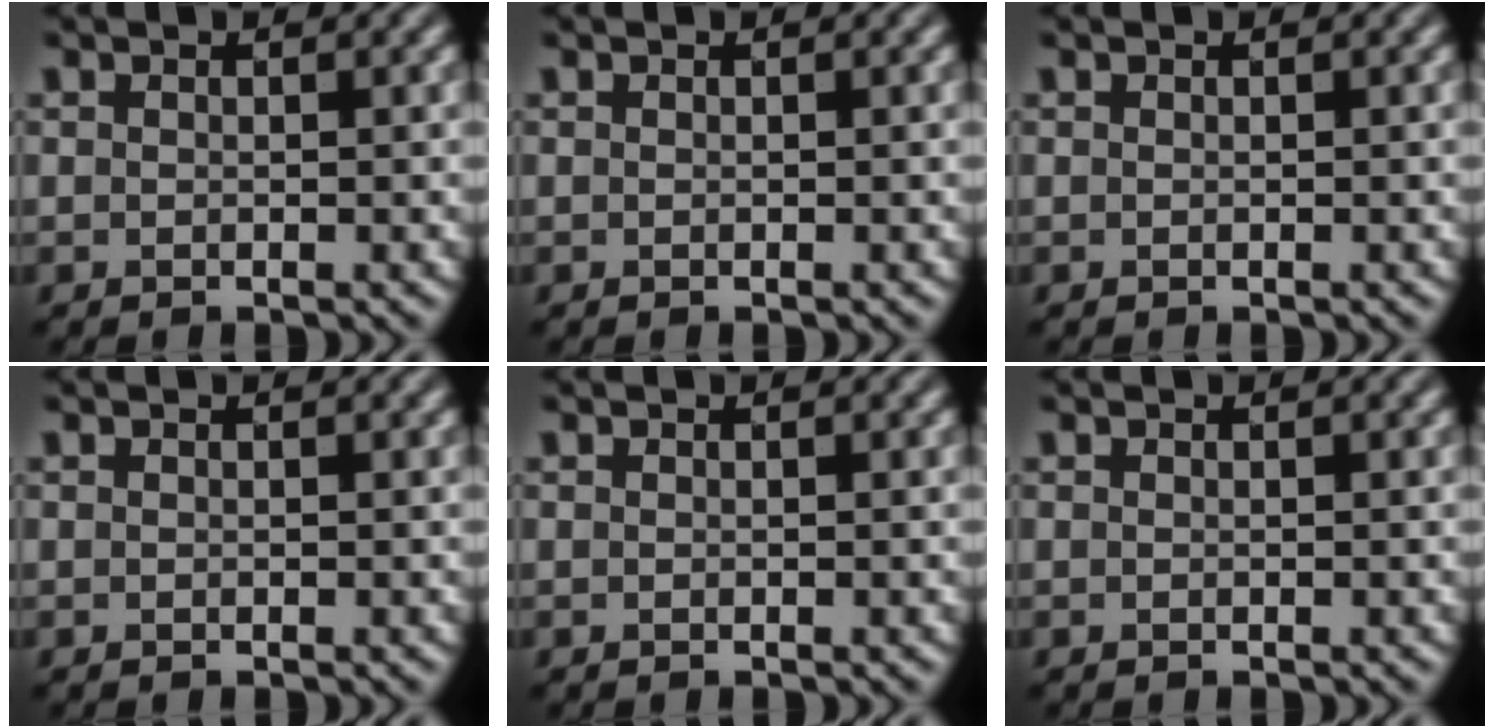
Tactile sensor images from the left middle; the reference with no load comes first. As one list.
[{"total": 0.0}, {"total": 0.0}, {"total": 0.0}, {"total": 0.0}, {"total": 0.0}]